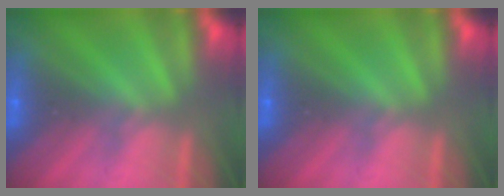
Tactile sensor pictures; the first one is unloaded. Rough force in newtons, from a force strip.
{"total": 0.0}